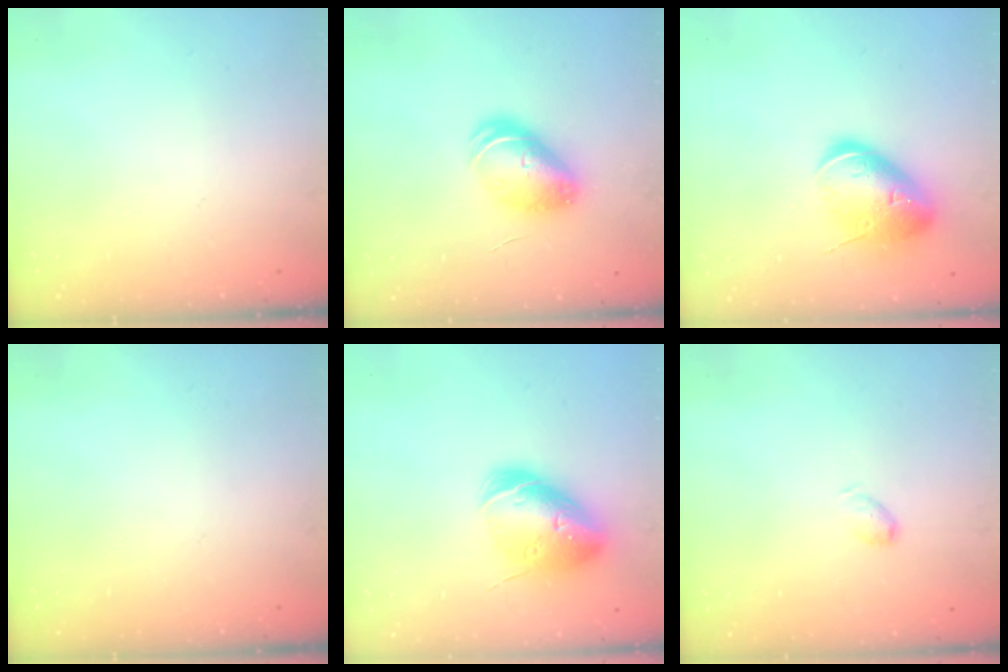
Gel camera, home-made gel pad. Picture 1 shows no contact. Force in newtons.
{"total": 8.7, "press": 8.6, "slide": 0.5}
{"total": 17.6, "press": 17.4, "slide": 2.7}
{"total": 0.0}
{"total": 18.2, "press": 18.0, "slide": 2.8}
{"total": 3.8, "press": 3.8, "slide": 0.7}